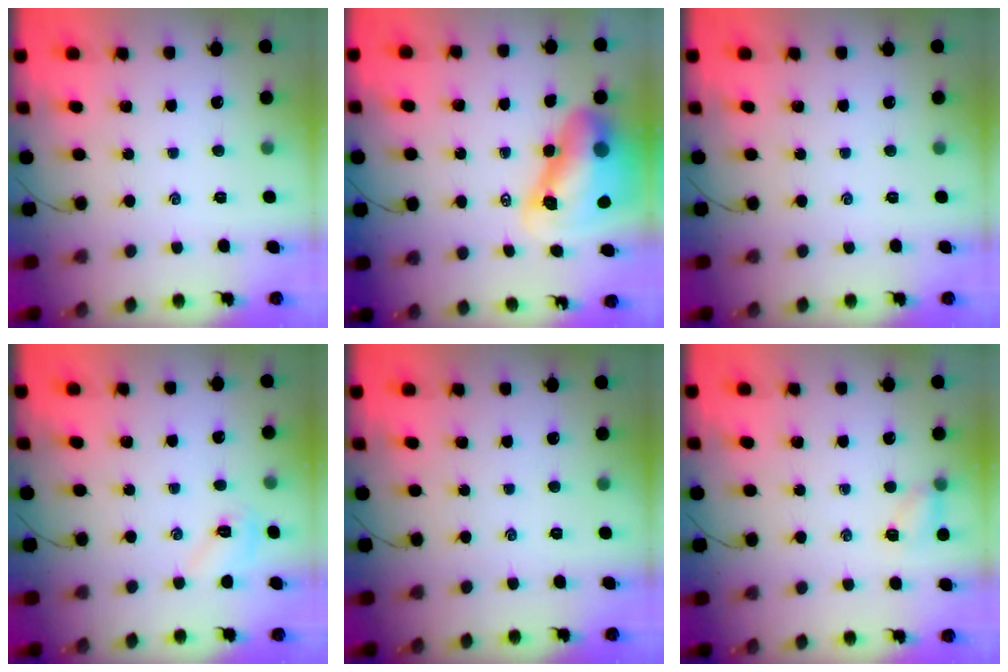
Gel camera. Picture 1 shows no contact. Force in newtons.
{"total": 12.3, "press": 11.7, "slide": 3.7}
{"total": 0.0}
{"total": 6.3, "press": 6.2, "slide": 1.1}
{"total": 0.0}
{"total": 5.1, "press": 4.9, "slide": 1.1}